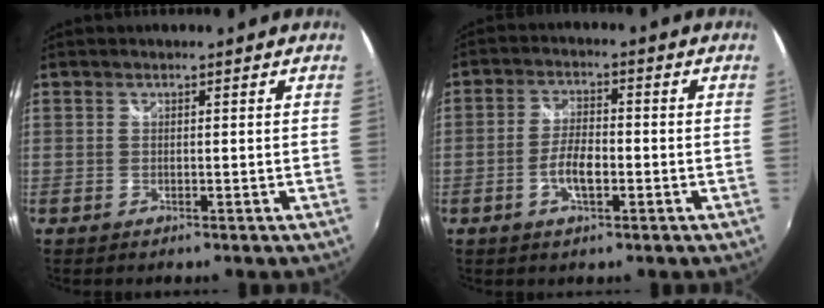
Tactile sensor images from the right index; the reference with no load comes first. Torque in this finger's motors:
{"motor_torque": [0.14, -0.14, 0.10, 0.05]}